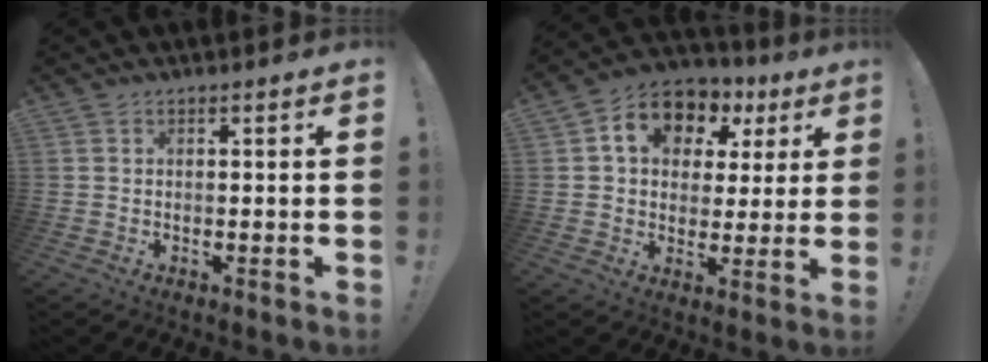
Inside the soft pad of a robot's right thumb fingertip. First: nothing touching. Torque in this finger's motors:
{"motor_torque": [0.43, 1.49, 0.85, 0.08, 0.05]}